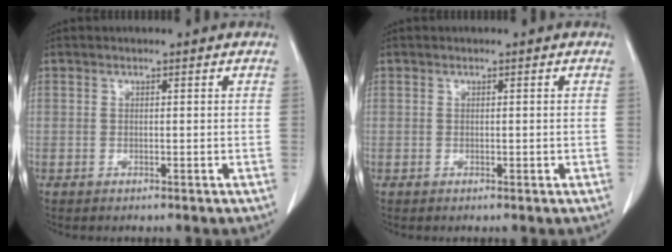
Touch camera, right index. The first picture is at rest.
{"total": 0.6, "force": [-0.1, 0.3, 0.5], "torque": [-0.009, 0.002, 0.001]}